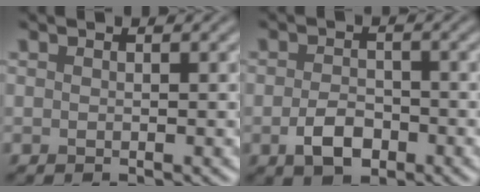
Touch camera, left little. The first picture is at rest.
{"total": 3.3, "force": [-1.4, 2.1, 2.1], "torque": [-0.040, -0.001, -0.033]}